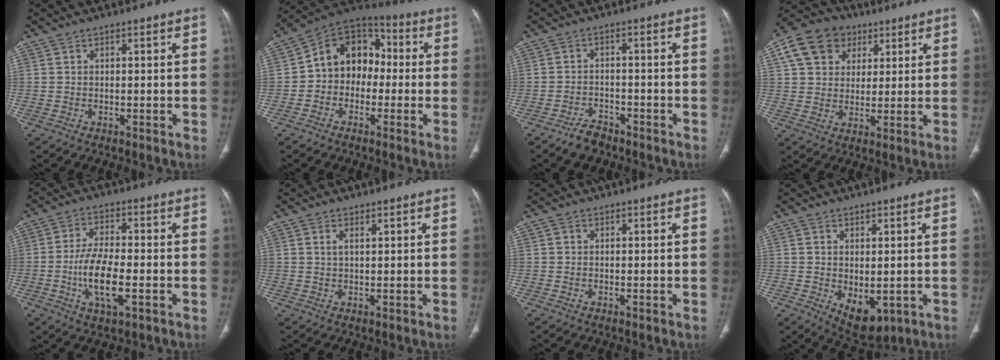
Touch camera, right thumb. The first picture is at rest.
{"total": 12.2, "force": [-0.6, 9.9, 7.2], "torque": [-0.073, 0.046, -0.029]}
{"total": 3.9, "force": [-3.1, 1.9, 1.2], "torque": [-0.023, 0.018, -0.051]}
{"total": 13.1, "force": [5.5, 10.4, 5.8], "torque": [-0.089, 0.005, 0.091]}
{"total": 10.0, "force": [-2.5, 3.9, 8.9], "torque": [-0.175, 0.007, -0.045]}
{"total": 1.8, "force": [1.0, 0.7, 1.4], "torque": [-0.030, -0.002, 0.022]}
{"total": 0.7, "force": [0.2, 0.6, 0.2], "torque": [0.001, 0.001, 0.004]}
{"total": 7.1, "force": [-1.3, 4.0, 5.8], "torque": [-0.076, -0.010, 0.003]}